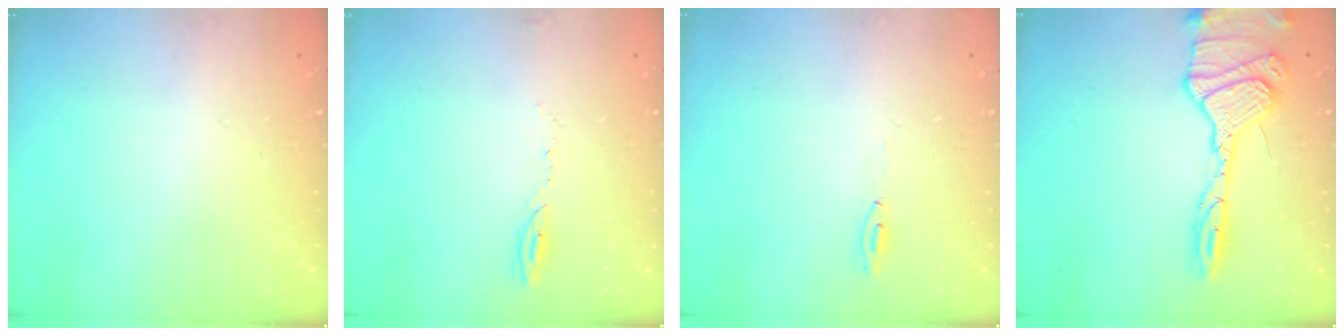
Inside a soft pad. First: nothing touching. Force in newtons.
{"total": 4.7, "press": 4.7, "slide": 0.5}
{"total": 16.2, "press": 5.8, "slide": 15.1}
{"total": 17.9, "press": 17.7, "slide": 2.5}